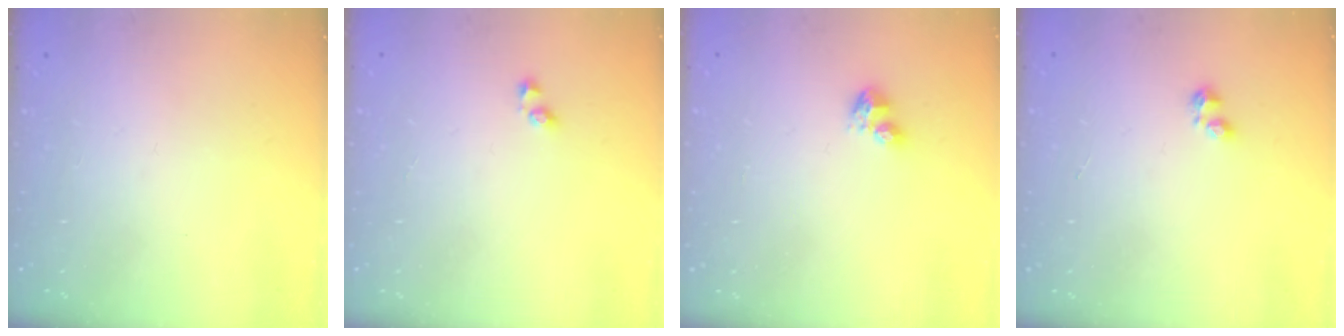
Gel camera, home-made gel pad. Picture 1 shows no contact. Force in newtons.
{"total": 2.0, "press": 1.7, "slide": 1.0}
{"total": 3.9, "press": 3.9, "slide": 0.3}
{"total": 2.9, "press": 2.8, "slide": 0.5}